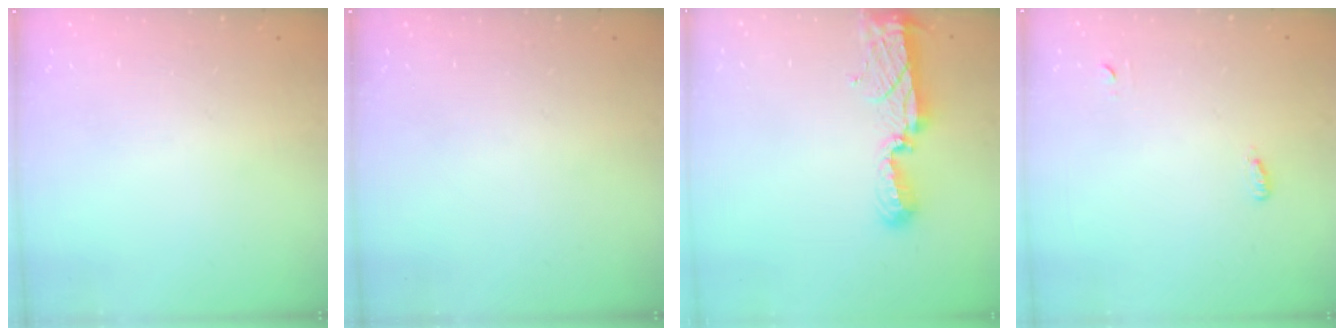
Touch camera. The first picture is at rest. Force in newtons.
{"total": 0.0}
{"total": 8.7, "press": 8.7, "slide": 0.7}
{"total": 3.7, "press": 3.3, "slide": 1.6}